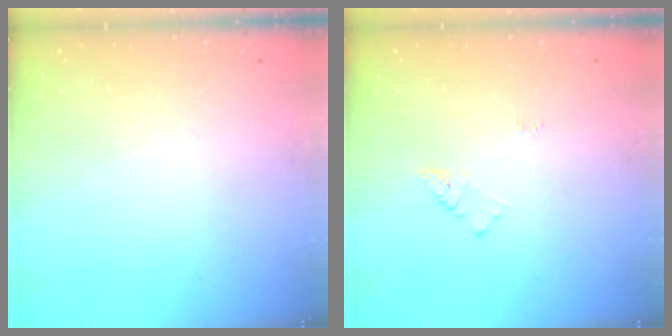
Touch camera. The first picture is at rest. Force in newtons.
{"total": 3.8, "press": 3.8, "slide": 0.4}